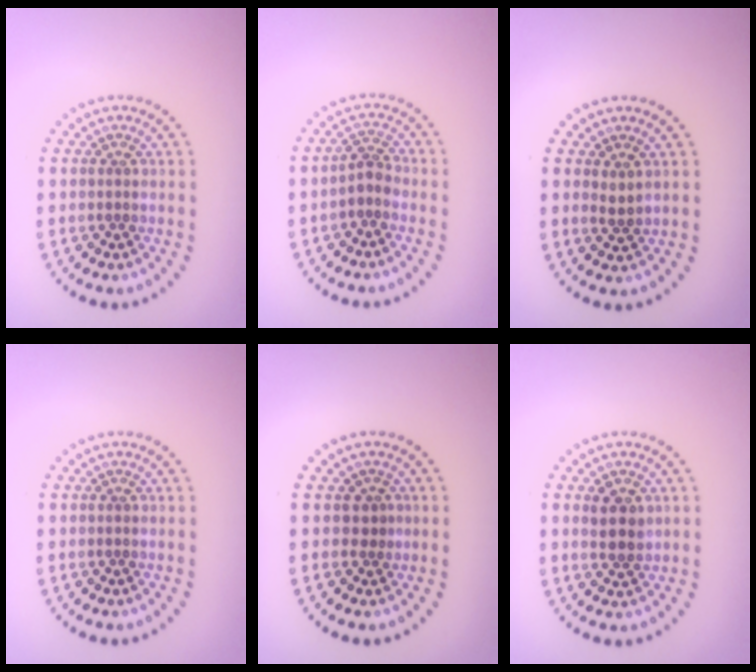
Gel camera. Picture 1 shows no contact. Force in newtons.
{"total": 1.8, "press": 1.4, "slide": 1.1}
{"total": 0.8, "press": 0.7, "slide": 0.4}
{"total": 0.0}
{"total": 1.3, "press": 1.0, "slide": 0.8}
{"total": 2.4, "press": 2.2, "slide": 0.8}